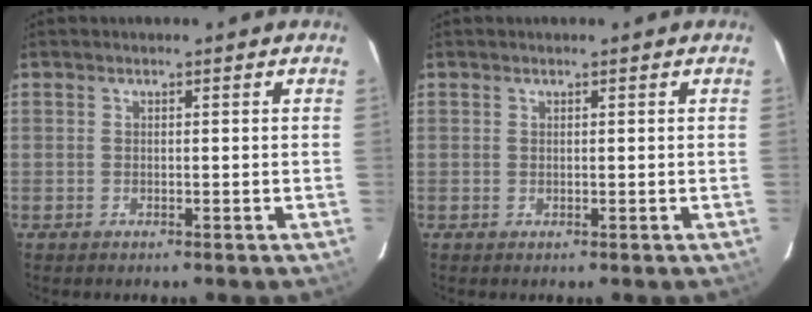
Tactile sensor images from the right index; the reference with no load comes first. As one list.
[{"total": 0.0}]